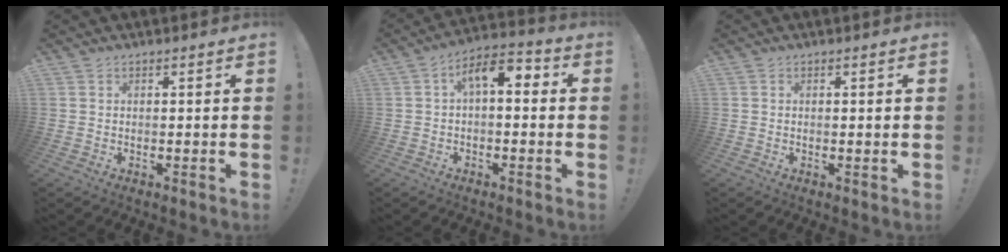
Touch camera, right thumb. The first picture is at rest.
{"total": 8.4, "force": [1.3, 4.1, 7.3], "torque": [-0.107, 0.001, 0.023]}
{"total": 0.6, "force": [0.2, 0.0, 0.5], "torque": [-0.002, -0.004, 0.003]}